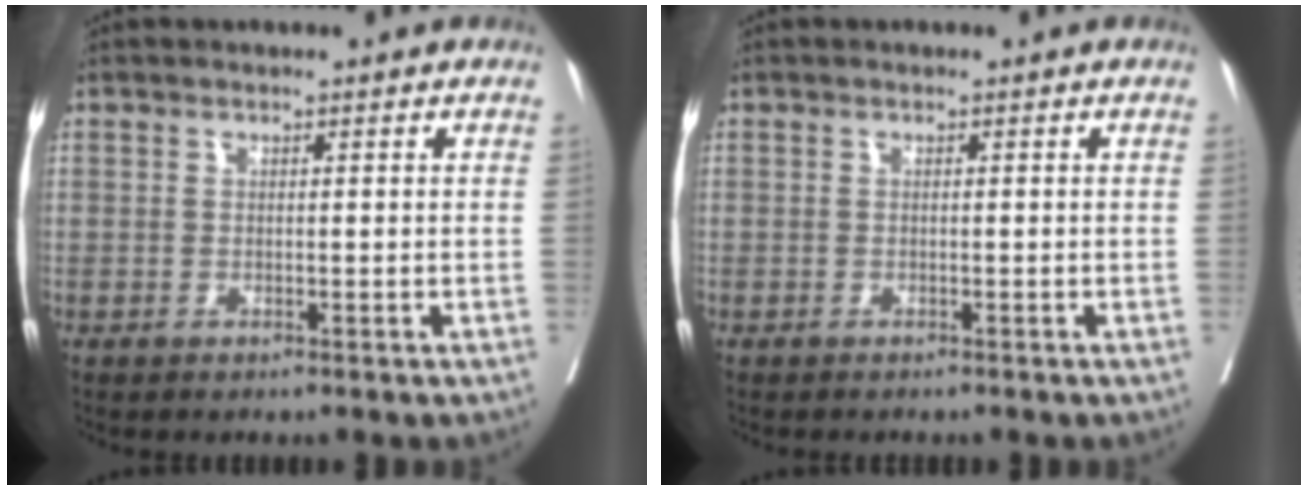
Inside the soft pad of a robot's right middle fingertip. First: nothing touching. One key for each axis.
{"total": 1.1, "fx": -1.0, "fy": 0.2, "fz": 0.3, "tx": -0.009, "ty": -0.003, "tz": -0.015}